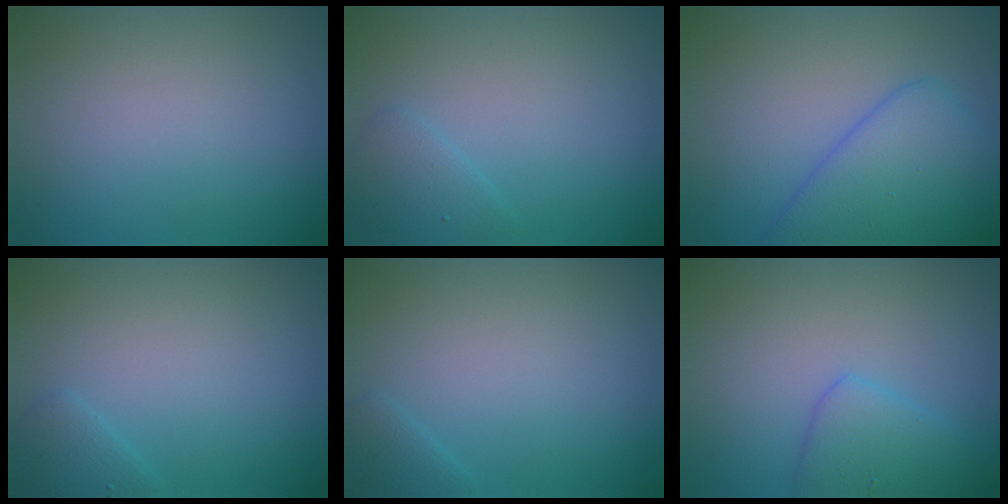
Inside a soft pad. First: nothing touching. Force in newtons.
{"total": 1.8, "press": 1.8, "slide": 0.1}
{"total": 6.1, "press": 6.1, "slide": 0.1}
{"total": 1.6, "press": 1.6, "slide": 0.1}
{"total": 1.4, "press": 1.4, "slide": 0.1}
{"total": 3.3, "press": 3.3, "slide": 0.2}